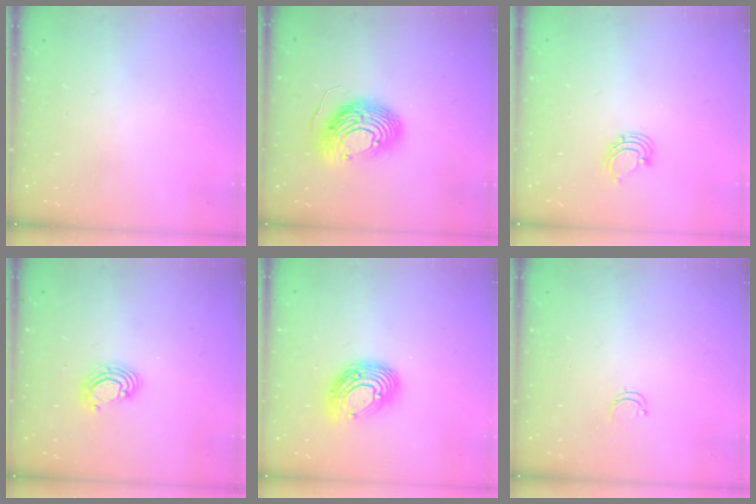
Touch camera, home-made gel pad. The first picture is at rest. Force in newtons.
{"total": 13.9, "press": 13.8, "slide": 1.5}
{"total": 2.9, "press": 2.9, "slide": 0.2}
{"total": 4.0, "press": 3.9, "slide": 0.2}
{"total": 13.0, "press": 12.9, "slide": 1.2}
{"total": 3.1, "press": 3.1, "slide": 0.4}